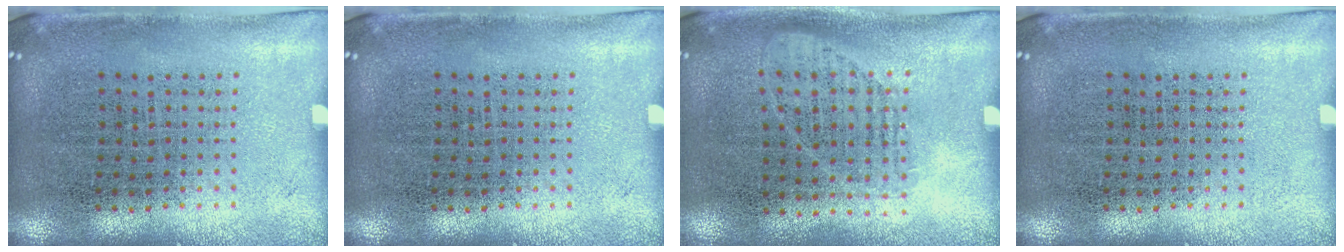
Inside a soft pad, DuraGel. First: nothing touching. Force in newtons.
{"total": 0.0}
{"total": 0.9, "press": 0.8, "slide": 0.5}
{"total": 0.0}